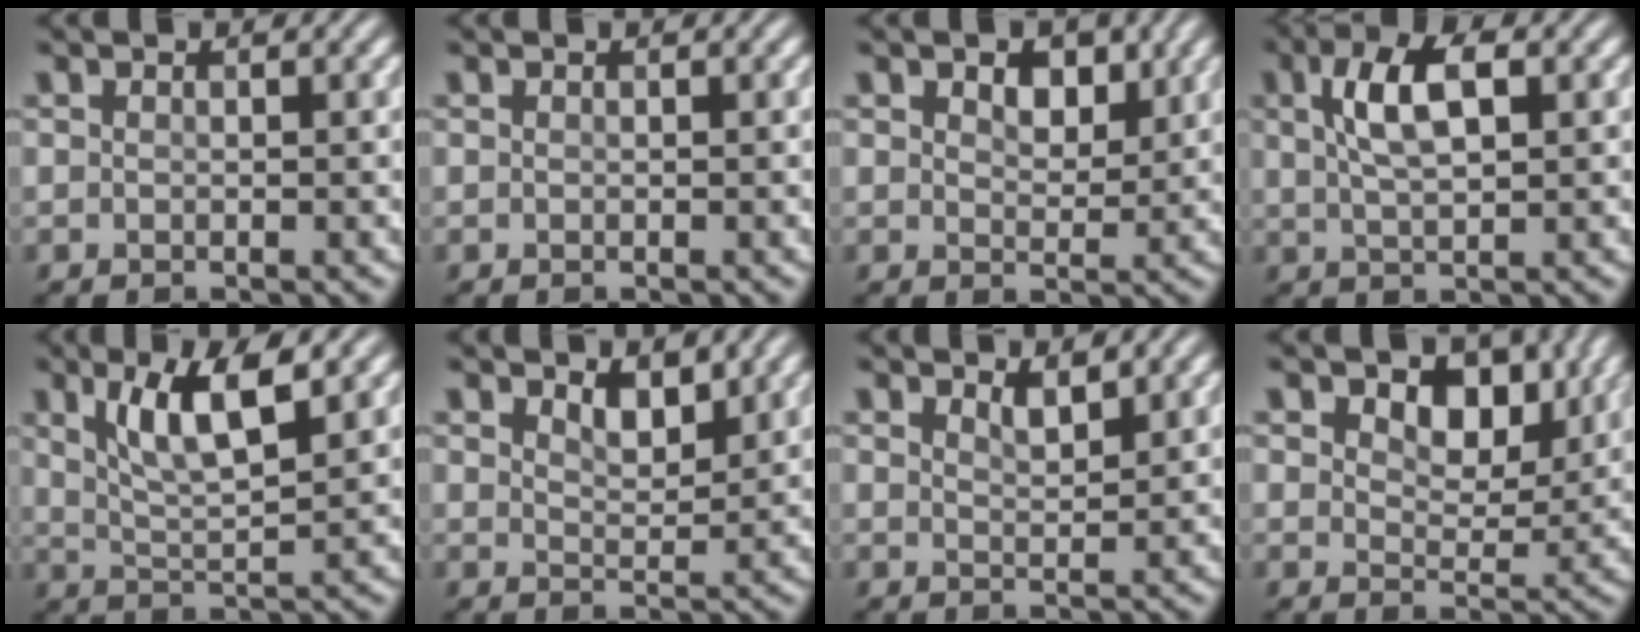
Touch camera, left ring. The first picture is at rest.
{"total": 0.0}
{"total": 2.7, "force": [1.3, 1.6, 1.7], "torque": [-0.030, -0.002, 0.019]}
{"total": 4.9, "force": [1.6, 2.0, 4.2], "torque": [-0.084, 0.009, 0.026]}
{"total": 5.8, "force": [2.6, 1.5, 4.9], "torque": [-0.090, -0.004, 0.047]}
{"total": 2.3, "force": [1.7, 0.8, 1.3], "torque": [-0.027, -0.006, 0.029]}
{"total": 1.7, "force": [1.4, 0.4, 0.9], "torque": [-0.017, -0.003, 0.026]}
{"total": 5.0, "force": [2.4, 3.0, 3.1], "torque": [-0.054, -0.010, 0.031]}